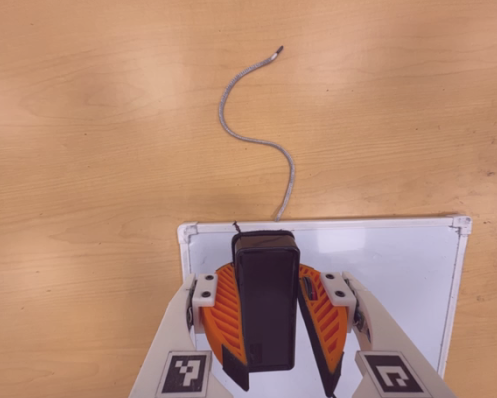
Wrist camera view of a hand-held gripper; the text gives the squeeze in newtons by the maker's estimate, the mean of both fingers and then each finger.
{"total": 9.0, "left": 9.2, "right": 8.8}